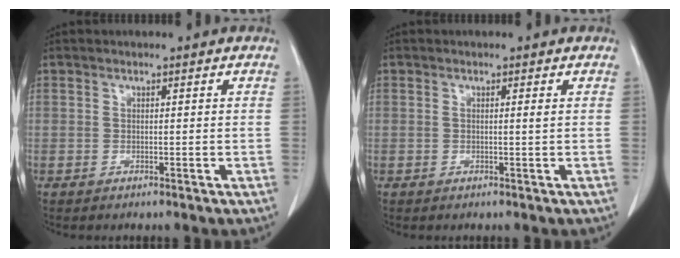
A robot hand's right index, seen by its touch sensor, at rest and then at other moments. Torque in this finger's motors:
{"motor_torque": [-0.03, 0.04, 0.05, -0.01]}